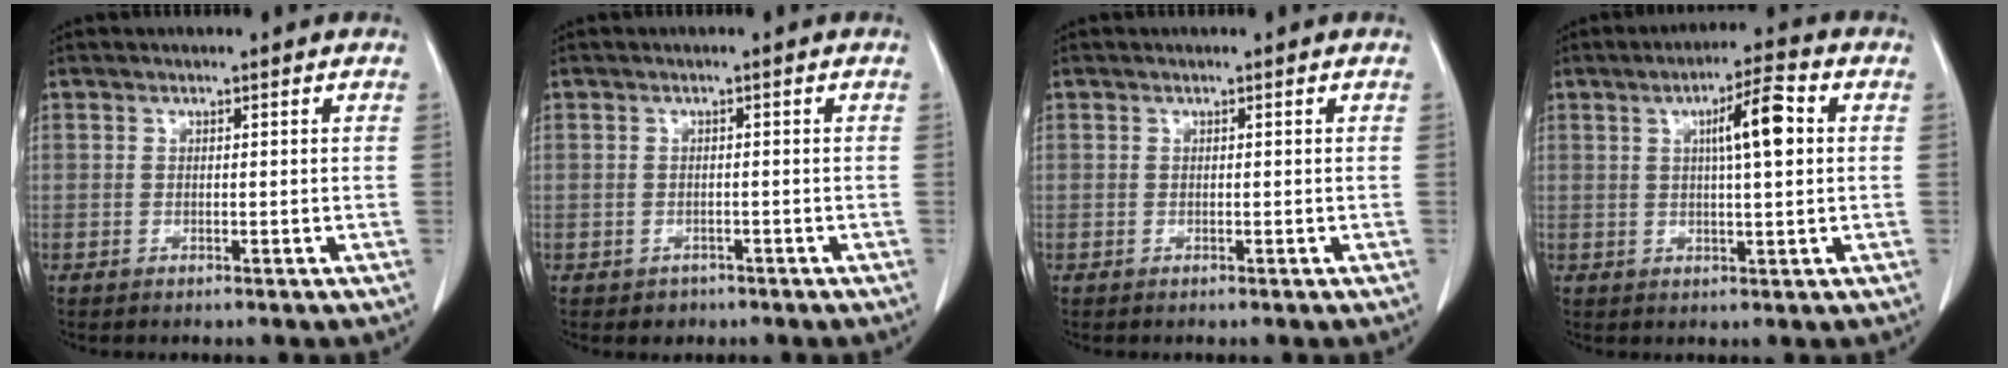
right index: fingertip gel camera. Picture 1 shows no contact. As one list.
[{"total": 1.6, "force": [-0.9, 1.3, 0.1], "torque": [-0.003, 0.004, -0.010]}, {"total": 0.0}, {"total": 7.5, "force": [1.7, 0.9, 7.2], "torque": [-0.118, 0.012, 0.025]}]